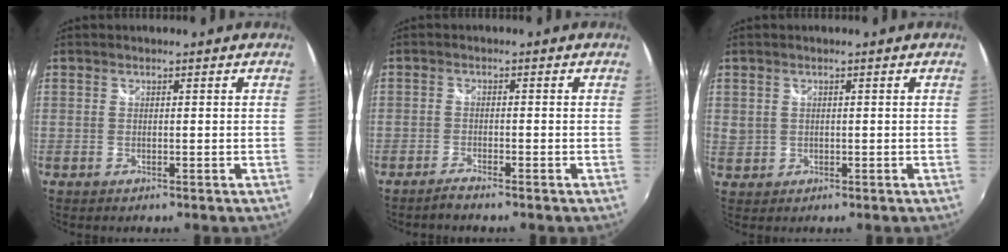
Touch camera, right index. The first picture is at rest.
{"total": 2.0, "force": [-1.9, 0.1, 0.7], "torque": [-0.026, -0.003, -0.040]}
{"total": 2.5, "force": [0.4, 2.4, 0.7], "torque": [-0.014, 0.004, 0.014]}